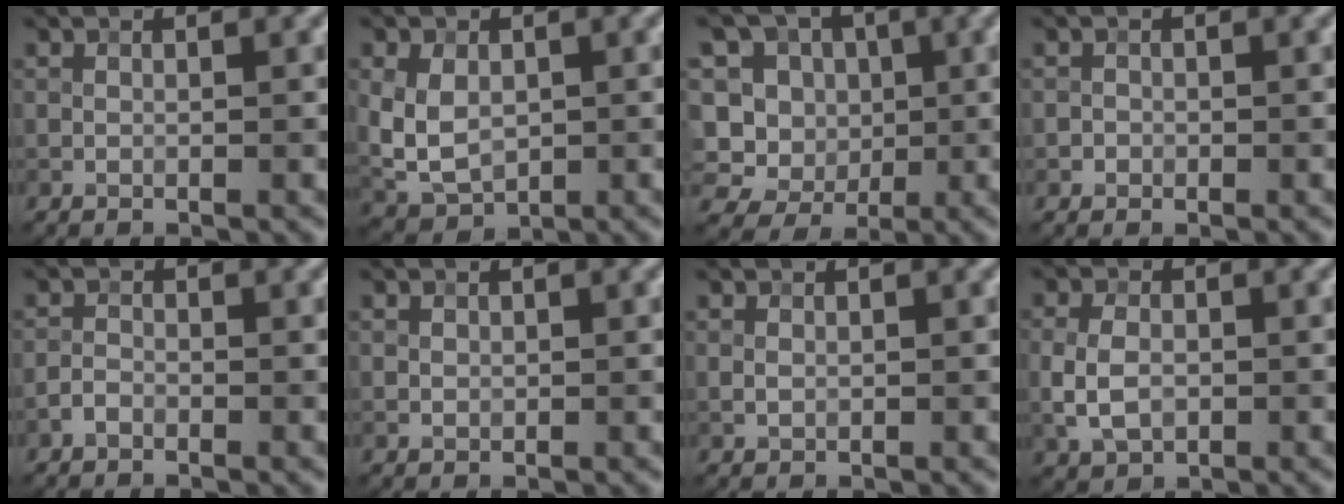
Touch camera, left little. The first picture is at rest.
{"total": 4.9, "force": [0.1, 3.5, 3.4], "torque": [-0.077, -0.001, 0.005]}
{"total": 12.6, "force": [1.1, 11.5, 5.0], "torque": [-0.138, 0.034, -0.009]}
{"total": 0.7, "force": [-0.2, 0.7, -0.1], "torque": [0.008, -0.003, -0.003]}
{"total": 1.3, "force": [-0.8, 0.8, 0.6], "torque": [-0.011, 0.004, -0.020]}
{"total": 0.7, "force": [0.2, 0.6, 0.2], "torque": [-0.004, -0.001, 0.005]}
{"total": 0.7, "force": [0.1, 0.6, 0.3], "torque": [-0.007, 0.000, 0.004]}
{"total": 3.7, "force": [-0.6, 2.8, 2.4], "torque": [-0.055, -0.002, -0.005]}